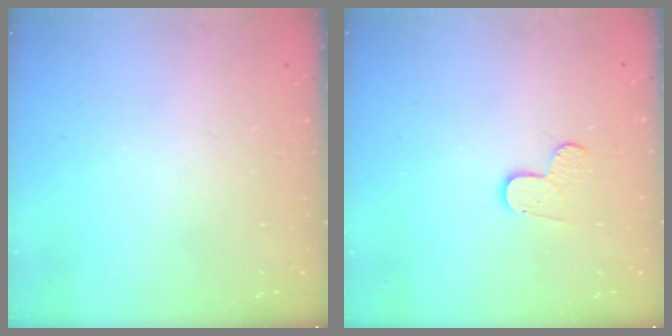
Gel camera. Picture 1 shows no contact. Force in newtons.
{"total": 4.1, "press": 4.1, "slide": 0.3}